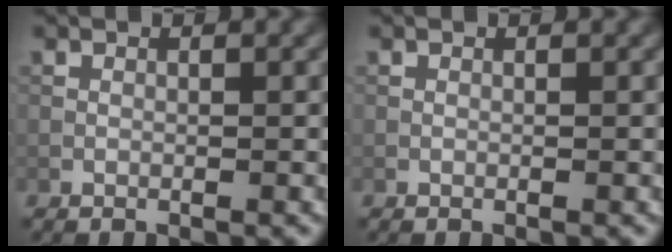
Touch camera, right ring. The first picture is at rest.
{"total": 0.0}